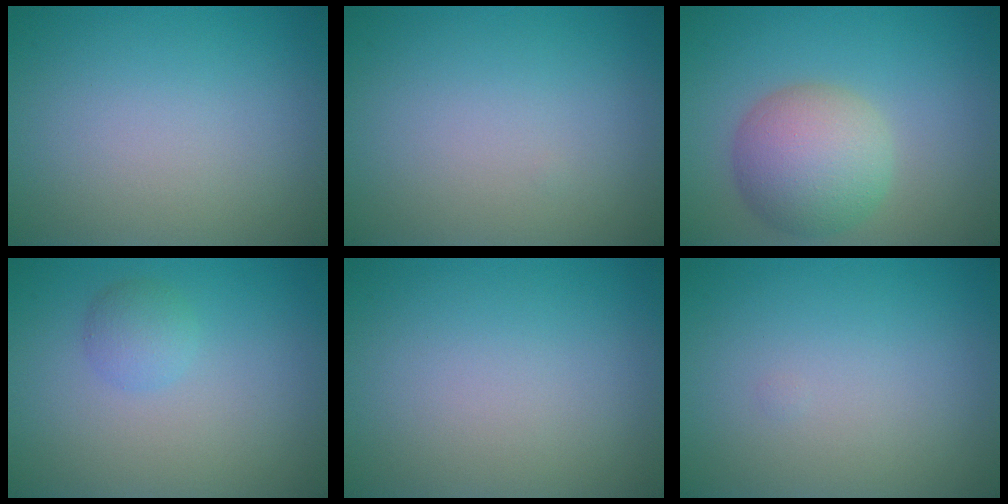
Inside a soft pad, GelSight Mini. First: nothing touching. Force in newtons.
{"total": 0.0}
{"total": 6.1, "press": 6.1, "slide": 0.1}
{"total": 1.7, "press": 1.7, "slide": 0.1}
{"total": 0.0}
{"total": 0.0}